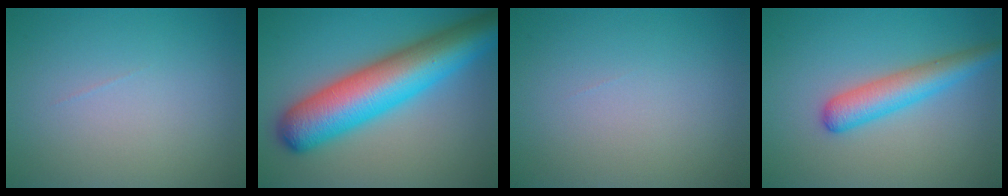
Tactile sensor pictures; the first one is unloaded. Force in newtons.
{"total": 11.1, "press": 11.1, "slide": 0.3}
{"total": 0.0}
{"total": 4.1, "press": 4.1, "slide": 0.1}